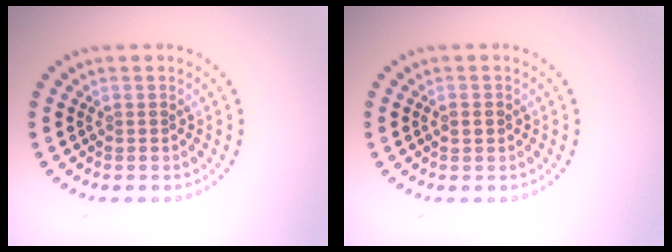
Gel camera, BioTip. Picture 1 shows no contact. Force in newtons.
{"total": 1.3, "press": 1.3, "slide": 0.0}